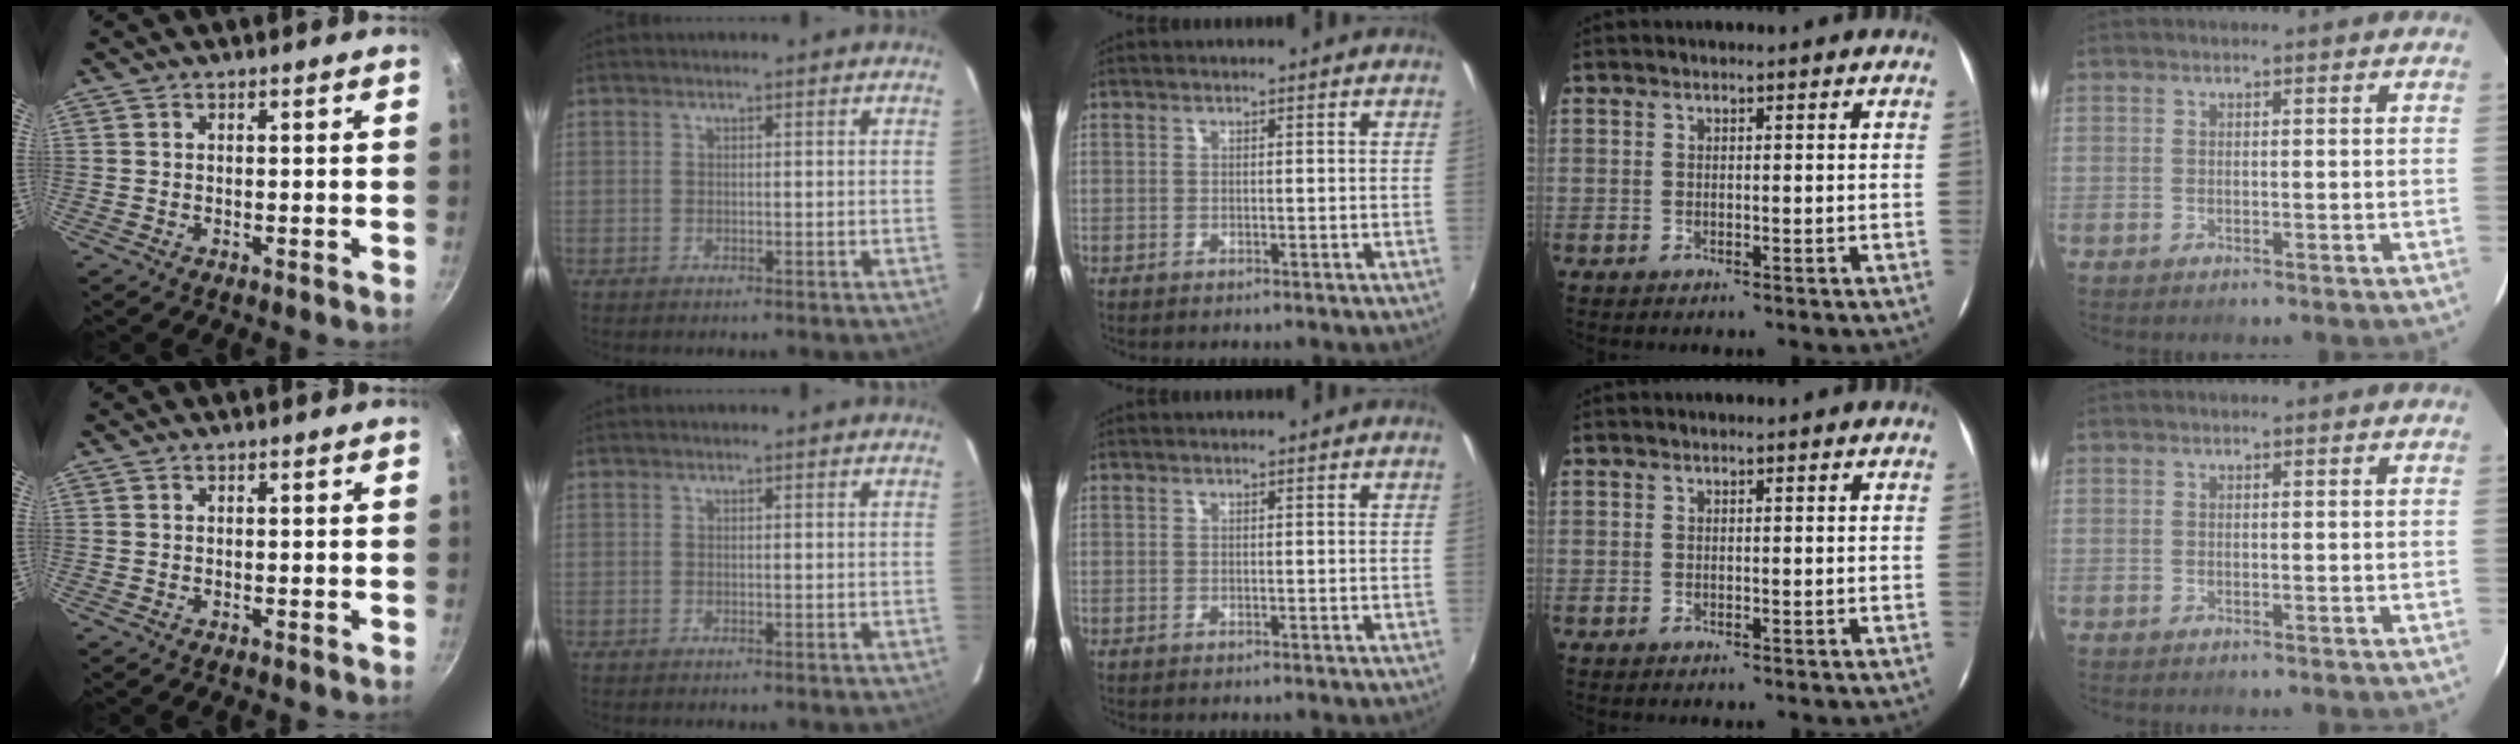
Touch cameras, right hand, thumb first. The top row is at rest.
{}